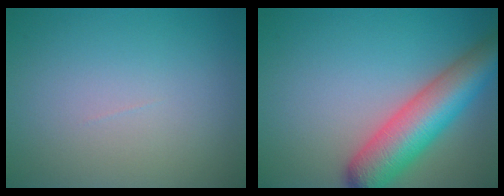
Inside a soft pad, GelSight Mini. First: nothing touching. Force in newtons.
{"total": 8.2, "press": 8.2, "slide": 0.3}